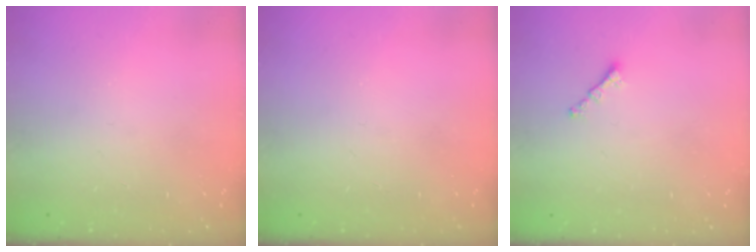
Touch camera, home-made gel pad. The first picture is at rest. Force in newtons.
{"total": 0.0}
{"total": 0.7, "press": 0.6, "slide": 0.4}